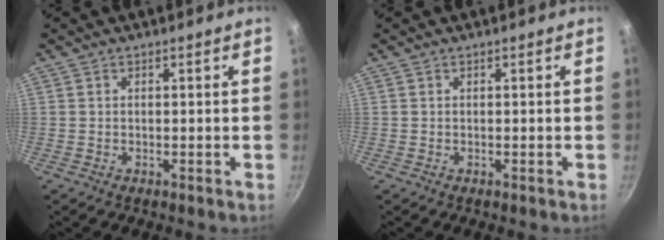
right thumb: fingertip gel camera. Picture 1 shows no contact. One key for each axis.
{"total": 0.0}